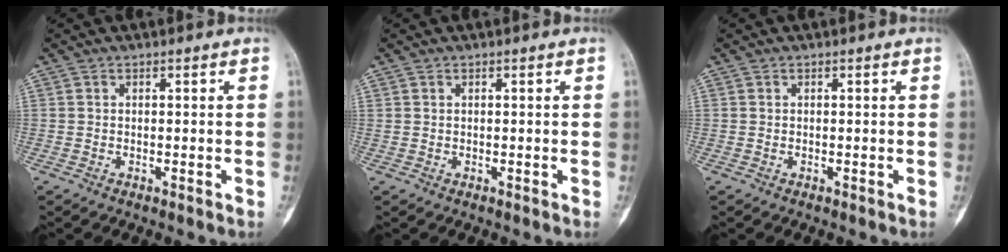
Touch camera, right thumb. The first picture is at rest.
{"total": 0.0}
{"total": 0.0}